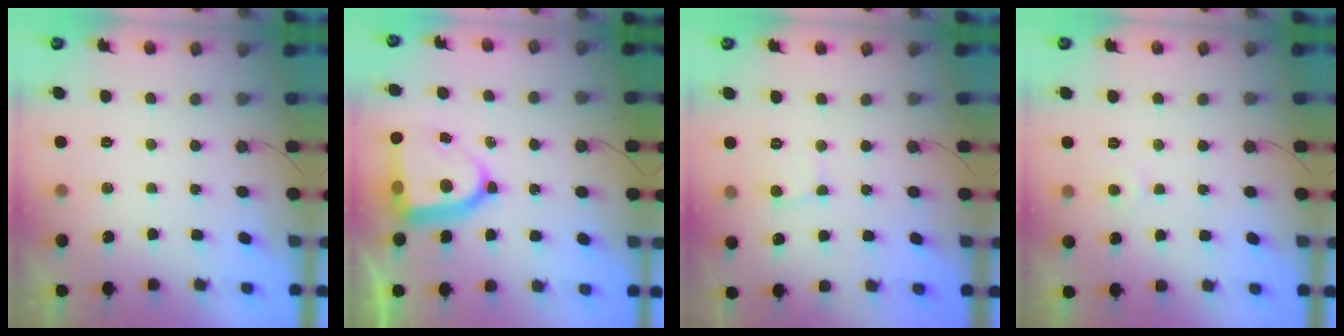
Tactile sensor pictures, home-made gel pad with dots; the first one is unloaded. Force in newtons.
{"total": 14.3, "press": 14.2, "slide": 1.7}
{"total": 2.1, "press": 2.1, "slide": 0.1}
{"total": 3.5, "press": 3.5, "slide": 0.3}